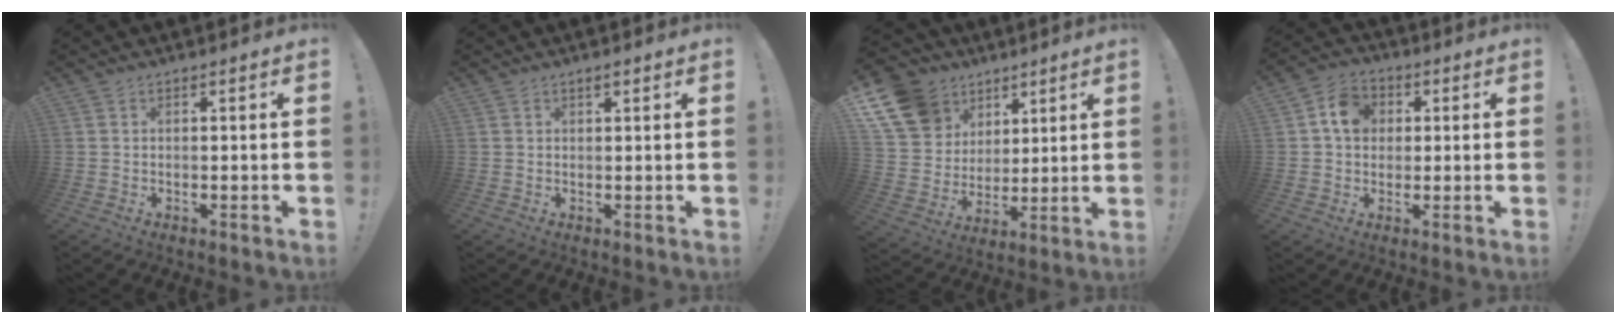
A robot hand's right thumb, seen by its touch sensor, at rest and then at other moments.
{"total": 1.2, "force": [0.8, 0.4, 0.8], "torque": [-0.009, -0.001, 0.014]}
{"total": 16.8, "force": [8.6, 13.1, 6.1], "torque": [-0.099, -0.048, 0.188]}
{"total": 8.7, "force": [2.0, 7.3, 4.4], "torque": [-0.065, 0.008, 0.041]}